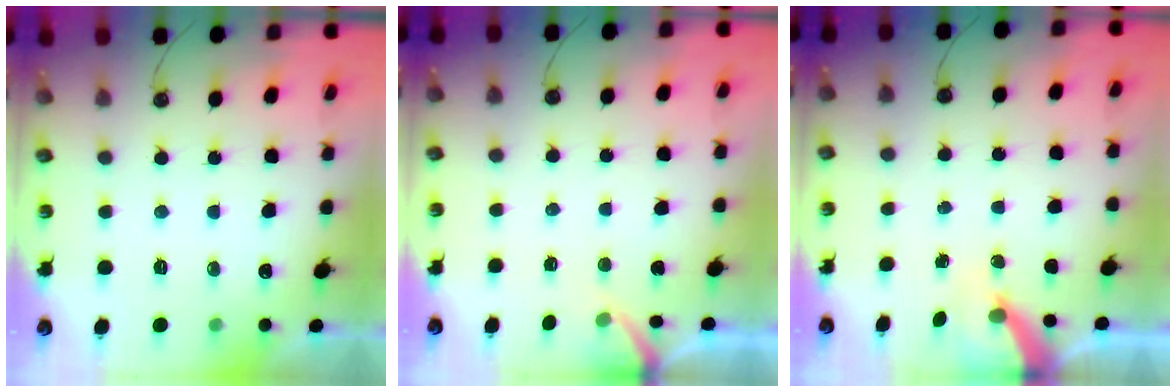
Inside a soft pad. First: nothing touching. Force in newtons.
{"total": 3.2, "press": 3.2, "slide": 0.3}
{"total": 6.7, "press": 6.7, "slide": 0.7}